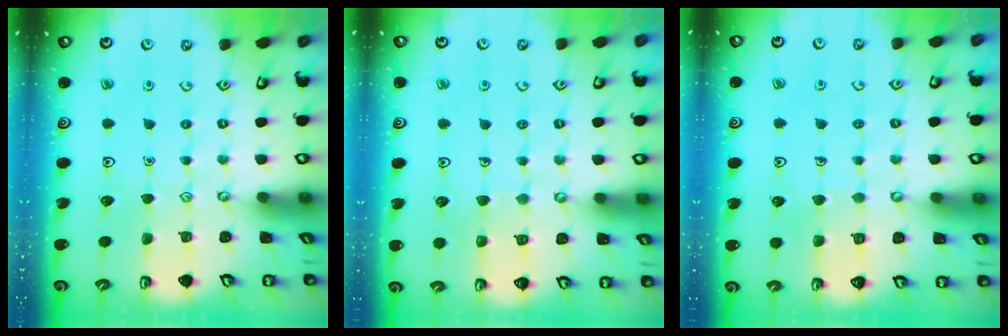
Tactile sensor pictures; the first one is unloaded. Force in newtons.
{"total": 4.6, "press": 4.6, "slide": 0.4}
{"total": 4.8, "press": 4.8, "slide": 0.3}